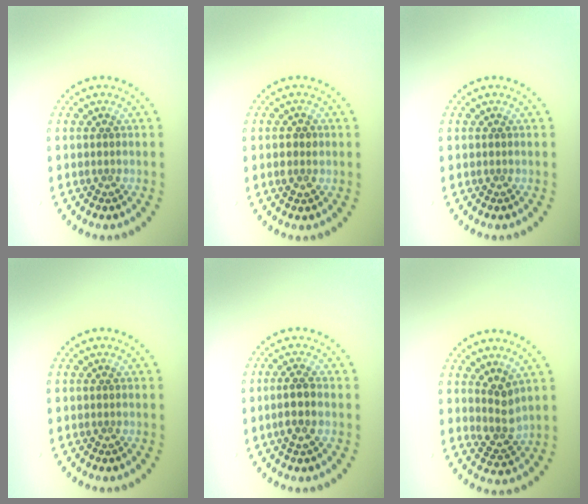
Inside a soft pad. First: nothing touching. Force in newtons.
{"total": 1.5, "press": 1.5, "slide": 0.0}
{"total": 0.0}
{"total": 0.0}
{"total": 2.3, "press": 2.1, "slide": 0.8}
{"total": 2.6, "press": 2.0, "slide": 1.6}